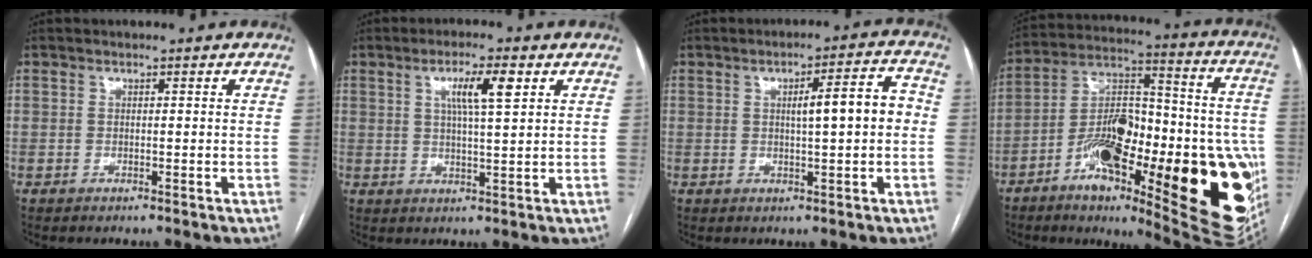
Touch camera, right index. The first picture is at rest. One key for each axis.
{"total": 6.0, "fx": 2.4, "fy": 0.5, "fz": 5.5, "tx": -0.097, "ty": 0.004, "tz": 0.041}
{"total": 6.7, "fx": 0.4, "fy": 1.0, "fz": 6.7, "tx": -0.098, "ty": 0.020, "tz": 0.007}
{"total": 32.9, "fx": -9.6, "fy": 9.3, "fz": 30.1, "tx": -0.355, "ty": 0.000, "tz": -0.123}